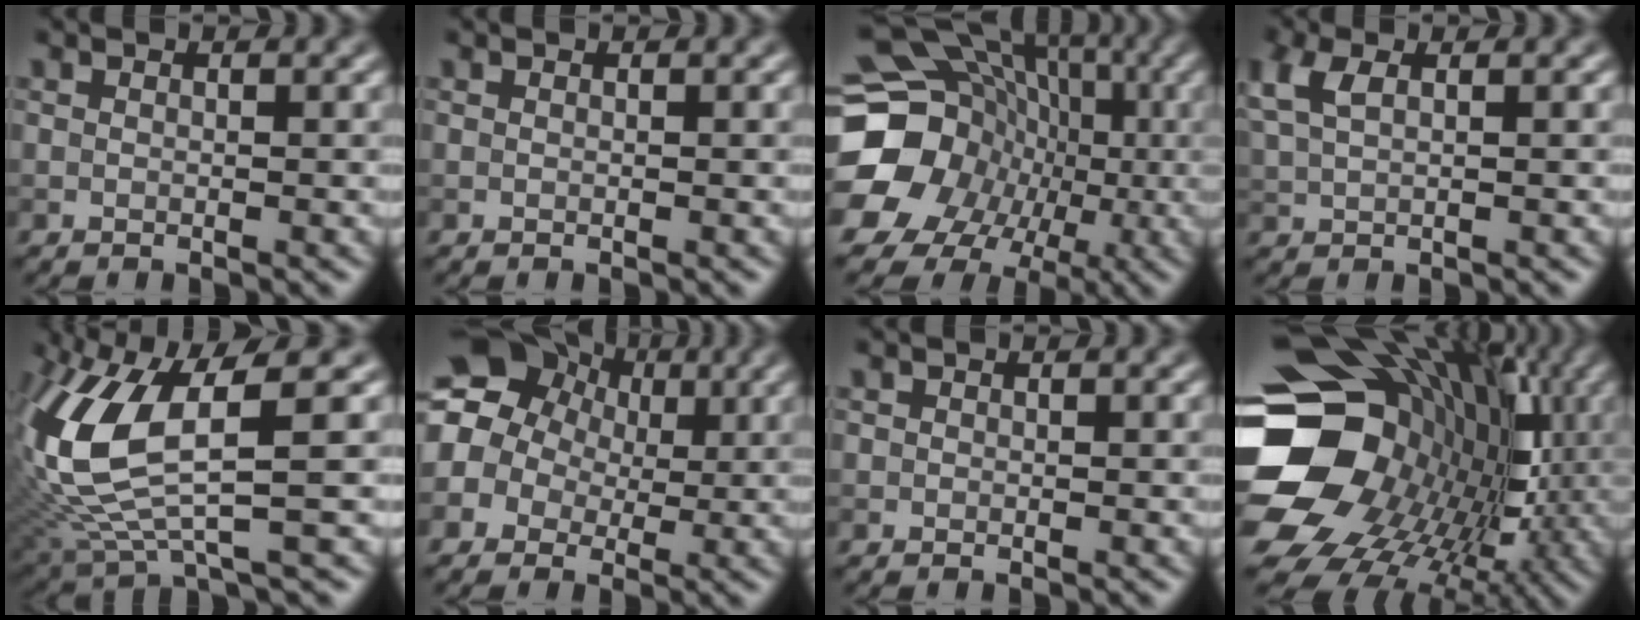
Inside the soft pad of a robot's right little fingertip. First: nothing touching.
{"total": 0.0}
{"total": 20.2, "force": [-3.8, 17.8, 8.6], "torque": [-0.165, -0.015, -0.094]}
{"total": 3.1, "force": [1.2, 1.5, 2.4], "torque": [-0.070, 0.008, 0.027]}
{"total": 9.5, "force": [1.2, 3.2, 8.9], "torque": [-0.218, -0.014, 0.027]}
{"total": 11.8, "force": [3.7, 10.1, 5.0], "torque": [-0.117, 0.035, 0.035]}
{"total": 0.0}
{"total": 21.4, "force": [-1.7, 18.1, 11.3], "torque": [-0.193, -0.023, -0.052]}